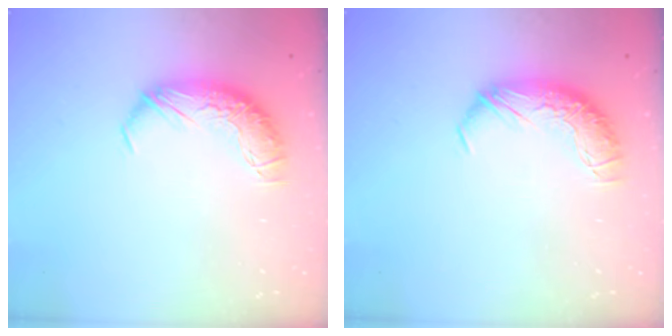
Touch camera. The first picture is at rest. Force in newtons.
{"total": 0.0}